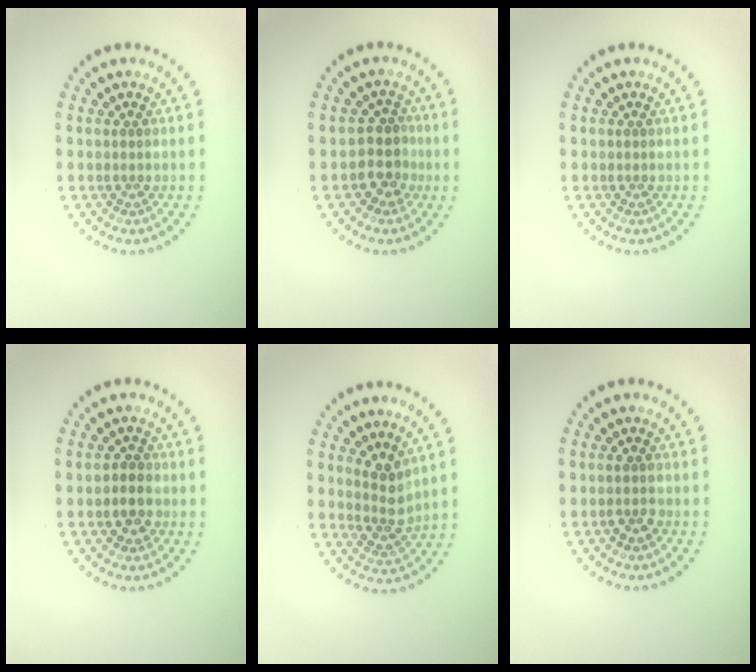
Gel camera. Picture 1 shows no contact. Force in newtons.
{"total": 2.6, "press": 2.1, "slide": 1.6}
{"total": 0.0}
{"total": 2.3, "press": 2.1, "slide": 0.8}
{"total": 2.7, "press": 2.0, "slide": 1.8}
{"total": 1.2, "press": 1.2, "slide": 0.1}